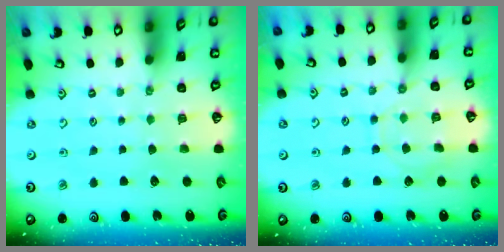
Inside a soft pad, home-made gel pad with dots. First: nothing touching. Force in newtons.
{"total": 9.0, "press": 9.0, "slide": 1.0}